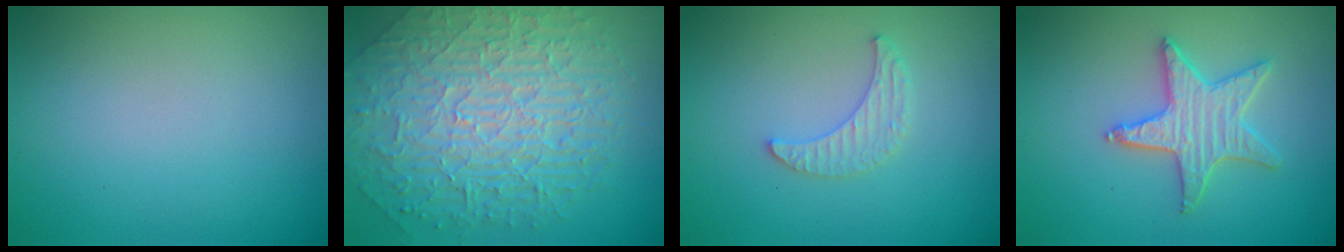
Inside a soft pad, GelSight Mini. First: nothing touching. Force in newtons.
{"total": 10.2, "press": 6.6, "slide": 7.7}
{"total": 2.0, "press": 1.9, "slide": 0.5}
{"total": 3.5, "press": 3.4, "slide": 0.7}